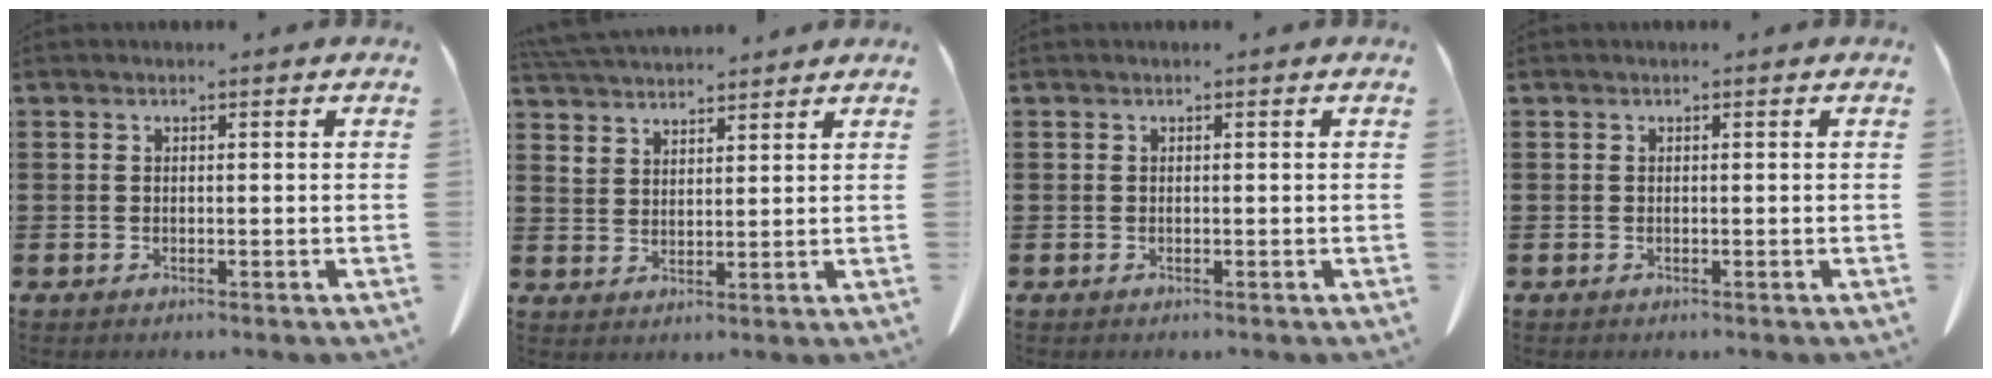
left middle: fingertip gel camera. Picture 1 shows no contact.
{"total": 4.7, "force": [4.5, 1.2, 0.7], "torque": [-0.029, -0.009, 0.086]}
{"total": 0.0}
{"total": 0.0}